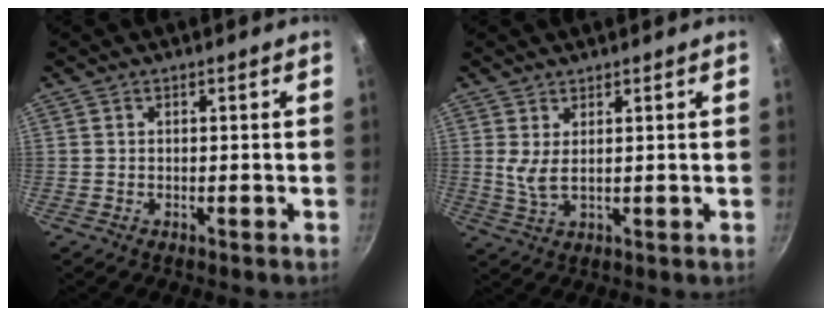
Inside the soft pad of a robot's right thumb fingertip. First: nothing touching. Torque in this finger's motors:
{"motor_torque": [2.35, 2.16, 0.38, -0.25, 0.16]}